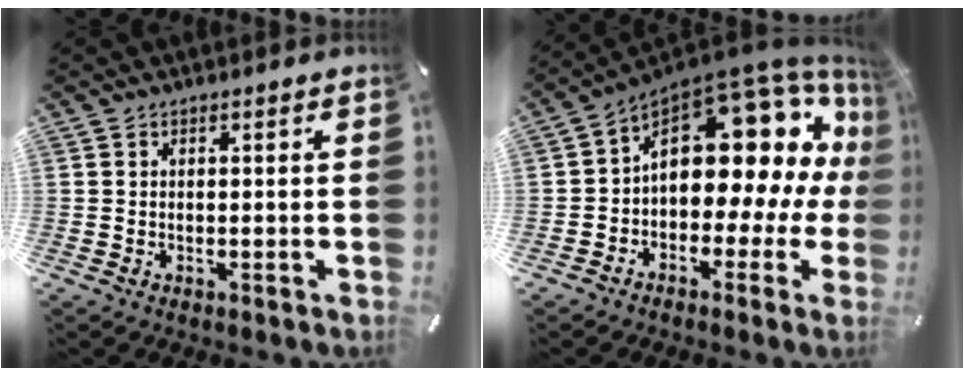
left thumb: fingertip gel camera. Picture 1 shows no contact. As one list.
[{"total": 17.6, "force": [6.6, 10.9, 12.1], "torque": [-0.150, -0.070, 0.109]}]